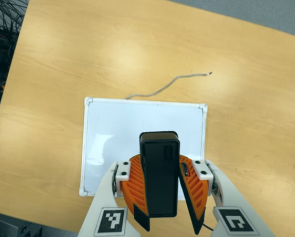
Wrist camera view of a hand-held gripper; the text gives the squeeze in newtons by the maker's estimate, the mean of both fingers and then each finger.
{"total": 10.6, "left": 10.5, "right": 10.8}